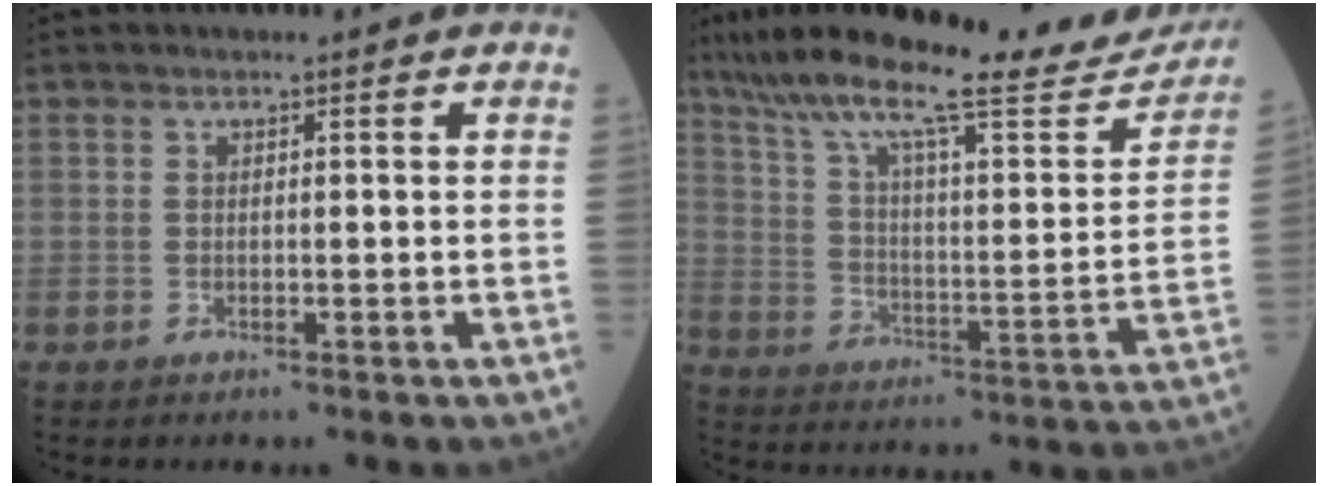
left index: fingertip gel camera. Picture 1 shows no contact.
{"total": 26.2, "force": [22.4, 4.0, 13.1], "torque": [-0.219, -0.021, 0.314]}